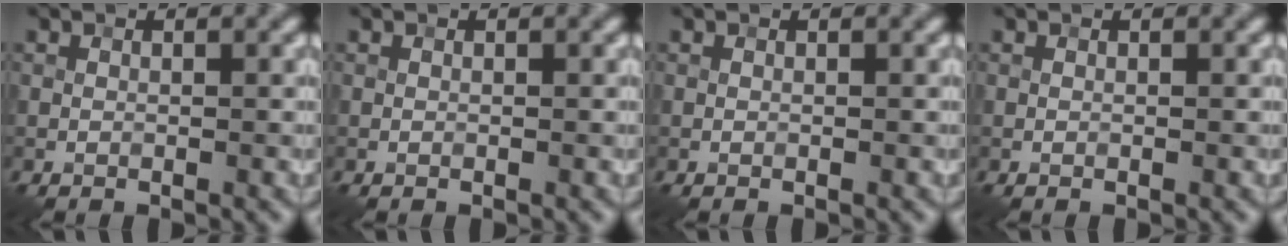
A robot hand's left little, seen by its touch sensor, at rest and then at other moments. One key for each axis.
{"total": 0.0}
{"total": 0.0}
{"total": 0.0}